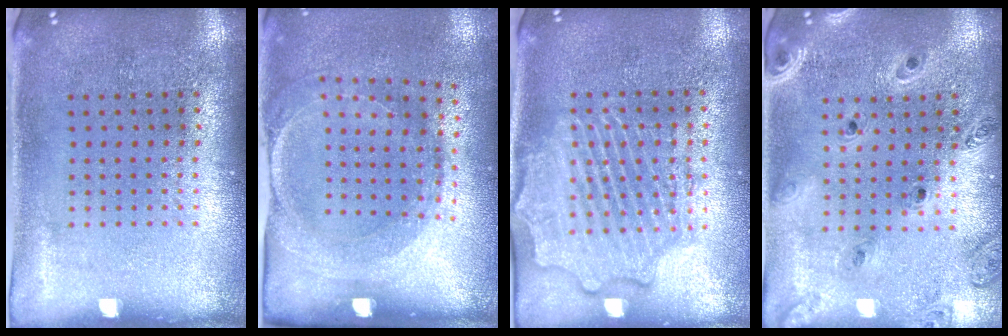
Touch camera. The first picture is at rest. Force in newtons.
{"total": 1.6, "press": 1.4, "slide": 0.8}
{"total": 2.3, "press": 2.3, "slide": 0.3}
{"total": 1.3, "press": 1.2, "slide": 0.3}